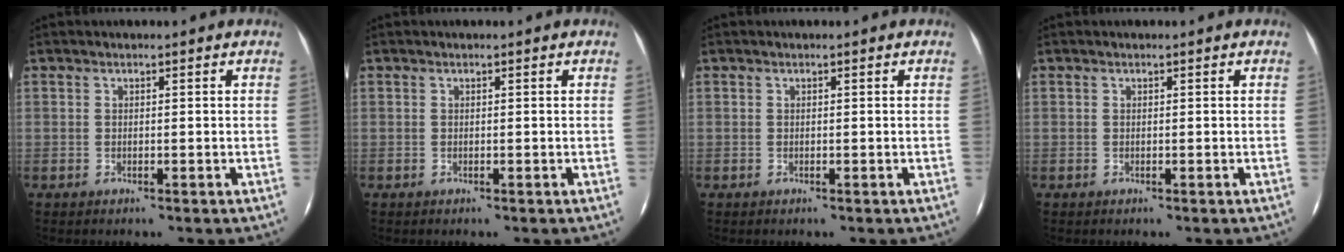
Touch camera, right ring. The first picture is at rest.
{"total": 0.0}
{"total": 0.0}
{"total": 0.0}